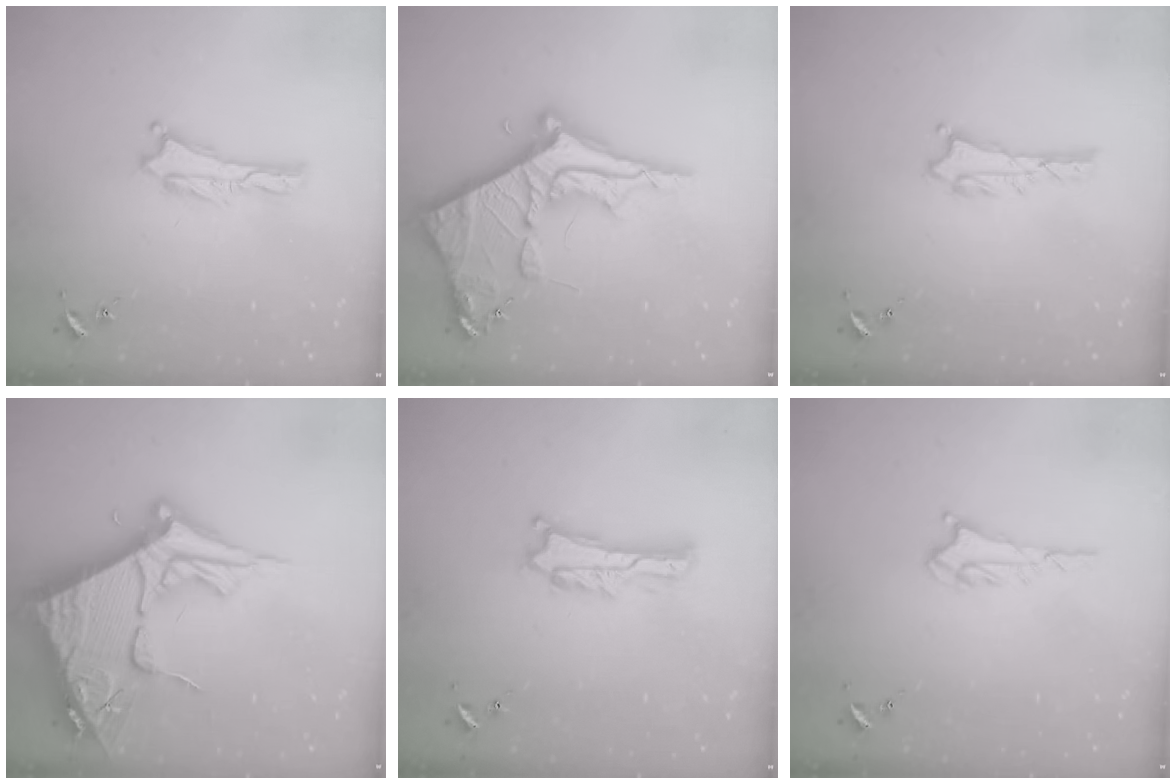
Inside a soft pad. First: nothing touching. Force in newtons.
{"total": 9.8, "press": 9.8, "slide": 1.1}
{"total": 1.0, "press": 1.0, "slide": 0.1}
{"total": 15.2, "press": 15.1, "slide": 1.8}
{"total": 2.0, "press": 2.0, "slide": 0.3}
{"total": 1.6, "press": 1.6, "slide": 0.1}